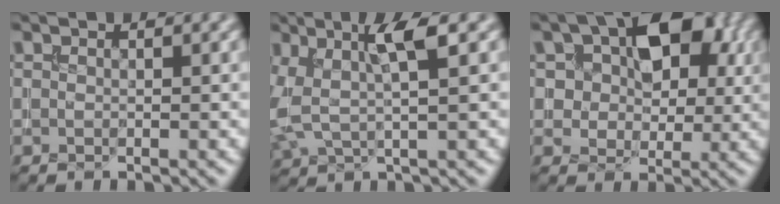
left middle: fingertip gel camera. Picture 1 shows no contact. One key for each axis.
{"total": 5.2, "fx": 1.4, "fy": 1.6, "fz": 4.8, "tx": -0.109, "ty": 0.000, "tz": 0.026}
{"total": 8.8, "fx": 2.8, "fy": 5.6, "fz": 6.1, "tx": -0.091, "ty": 0.005, "tz": 0.032}